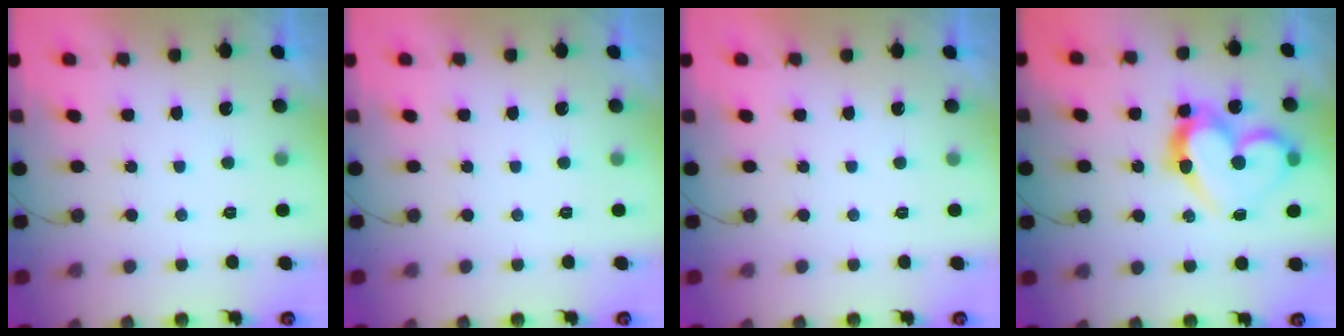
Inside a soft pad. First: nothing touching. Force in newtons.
{"total": 0.0}
{"total": 1.8, "press": 1.8, "slide": 0.0}
{"total": 16.2, "press": 16.0, "slide": 2.1}